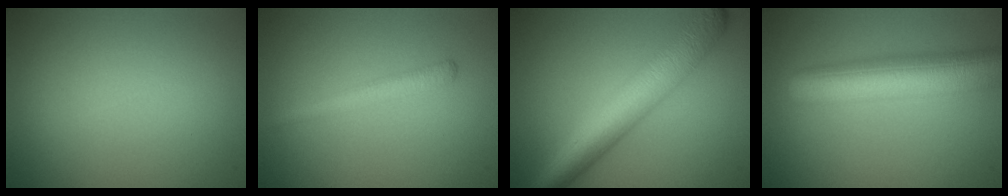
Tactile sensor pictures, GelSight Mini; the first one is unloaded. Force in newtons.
{"total": 2.0, "press": 2.0, "slide": 0.0}
{"total": 6.7, "press": 6.7, "slide": 0.2}
{"total": 8.6, "press": 8.6, "slide": 0.3}